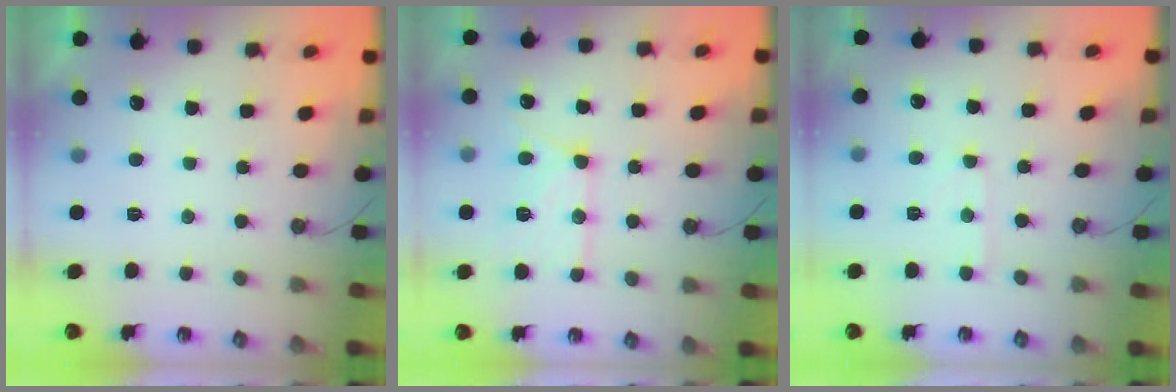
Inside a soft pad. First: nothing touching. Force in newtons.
{"total": 12.8, "press": 12.8, "slide": 1.4}
{"total": 3.4, "press": 3.4, "slide": 0.5}